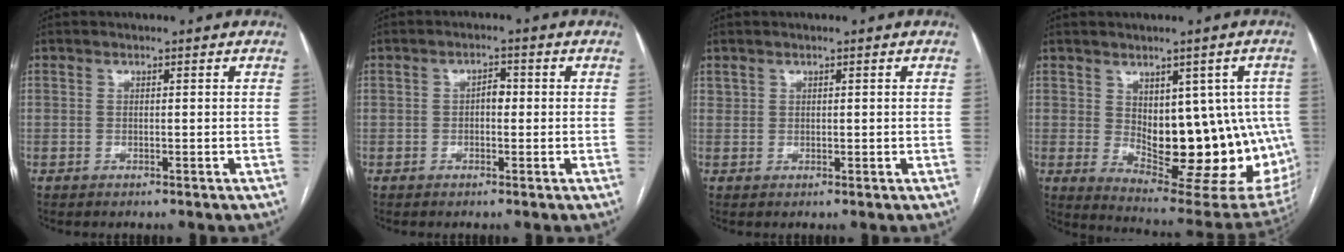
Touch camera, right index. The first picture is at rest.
{"total": 2.1, "force": [-0.1, 1.2, 1.7], "torque": [-0.022, 0.009, -0.004]}
{"total": 1.0, "force": [0.7, 0.6, 0.3], "torque": [0.002, 0.001, 0.013]}
{"total": 19.0, "force": [-0.7, 8.4, 17.0], "torque": [-0.159, 0.004, 0.020]}